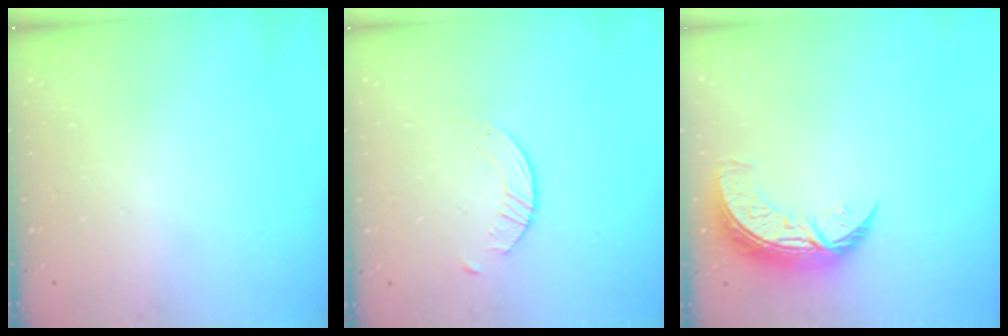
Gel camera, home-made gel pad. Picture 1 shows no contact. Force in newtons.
{"total": 1.6, "press": 1.6, "slide": 0.3}
{"total": 9.1, "press": 9.0, "slide": 0.8}